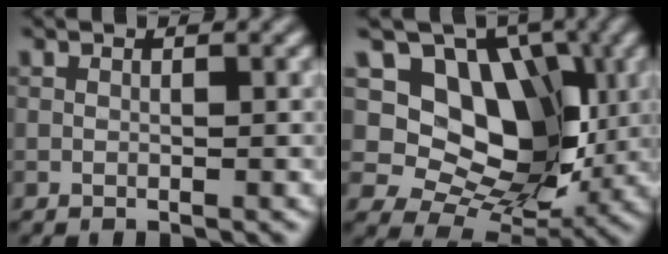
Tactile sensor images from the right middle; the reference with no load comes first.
{"total": 10.5, "force": [2.4, 7.9, 6.5], "torque": [-0.095, -0.006, 0.026]}